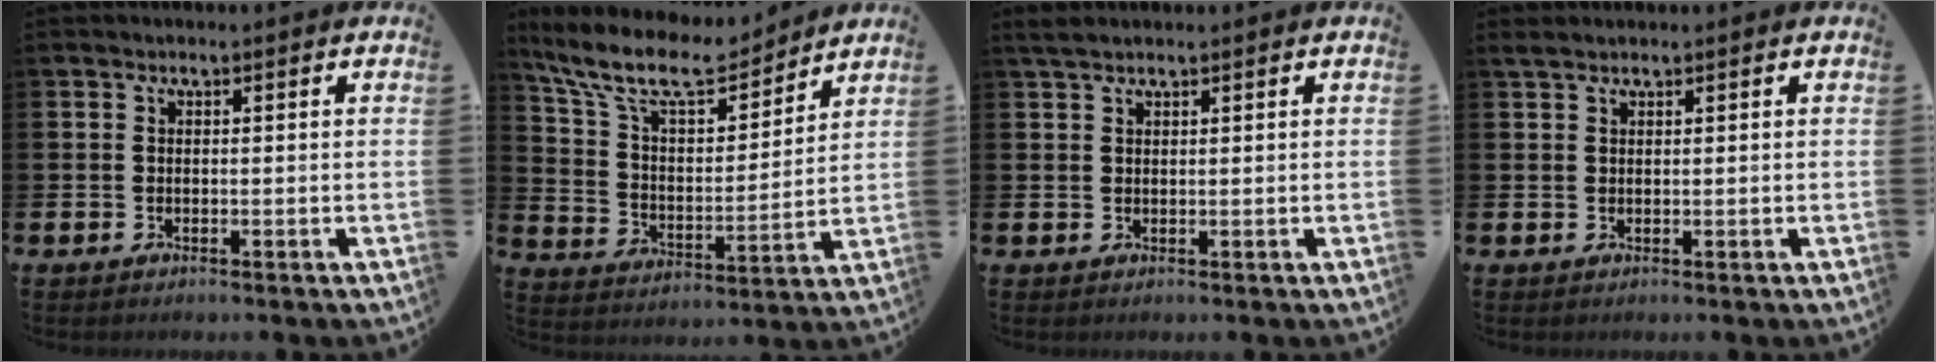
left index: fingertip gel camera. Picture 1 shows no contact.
{"total": 11.5, "force": [10.0, 3.1, 4.6], "torque": [-0.128, -0.059, 0.176]}
{"total": 1.9, "force": [1.6, 0.5, 0.8], "torque": [-0.014, 0.004, 0.029]}
{"total": 1.1, "force": [1.0, 0.2, 0.3], "torque": [-0.004, 0.000, 0.018]}